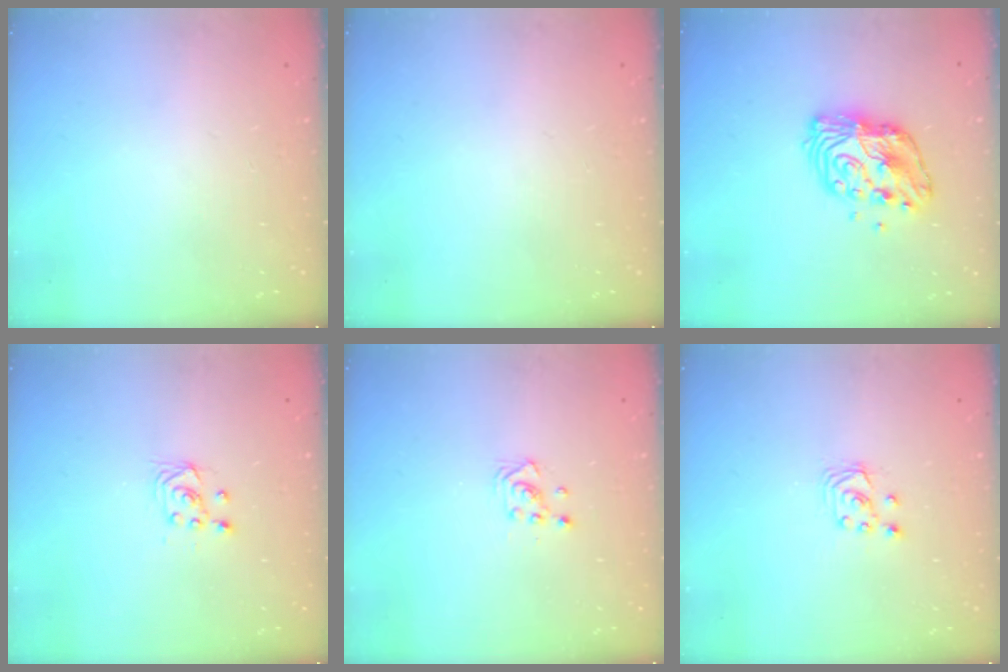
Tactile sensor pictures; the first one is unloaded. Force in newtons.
{"total": 0.0}
{"total": 11.9, "press": 11.9, "slide": 0.8}
{"total": 2.9, "press": 2.7, "slide": 1.0}
{"total": 2.9, "press": 2.8, "slide": 0.3}
{"total": 3.0, "press": 3.0, "slide": 0.3}